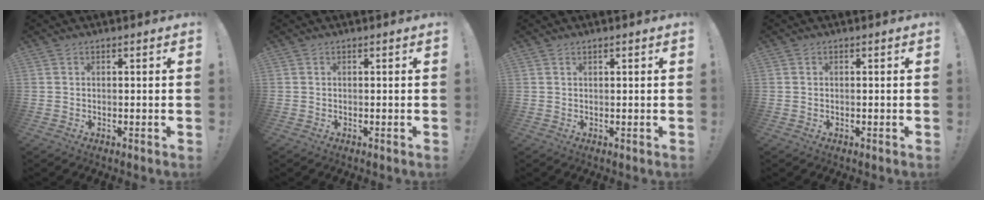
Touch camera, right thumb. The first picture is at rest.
{"total": 0.0}
{"total": 0.8, "force": [0.6, 0.1, 0.5], "torque": [-0.011, 0.001, 0.011]}
{"total": 0.0}